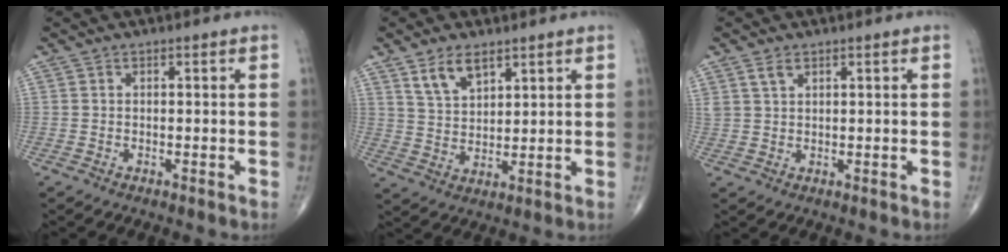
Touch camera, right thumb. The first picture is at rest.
{"total": 6.8, "force": [4.4, 3.5, 4.0], "torque": [-0.060, -0.025, 0.089]}
{"total": 2.4, "force": [1.5, 1.3, 1.3], "torque": [-0.023, -0.003, 0.036]}